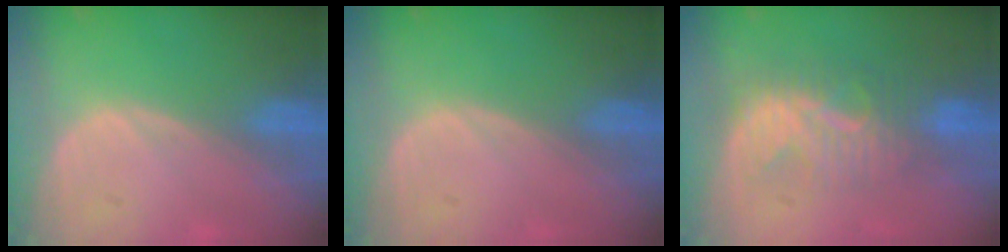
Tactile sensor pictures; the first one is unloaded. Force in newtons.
{"total": 0.0}
{"total": 7.9, "press": 7.6, "slide": 1.9}